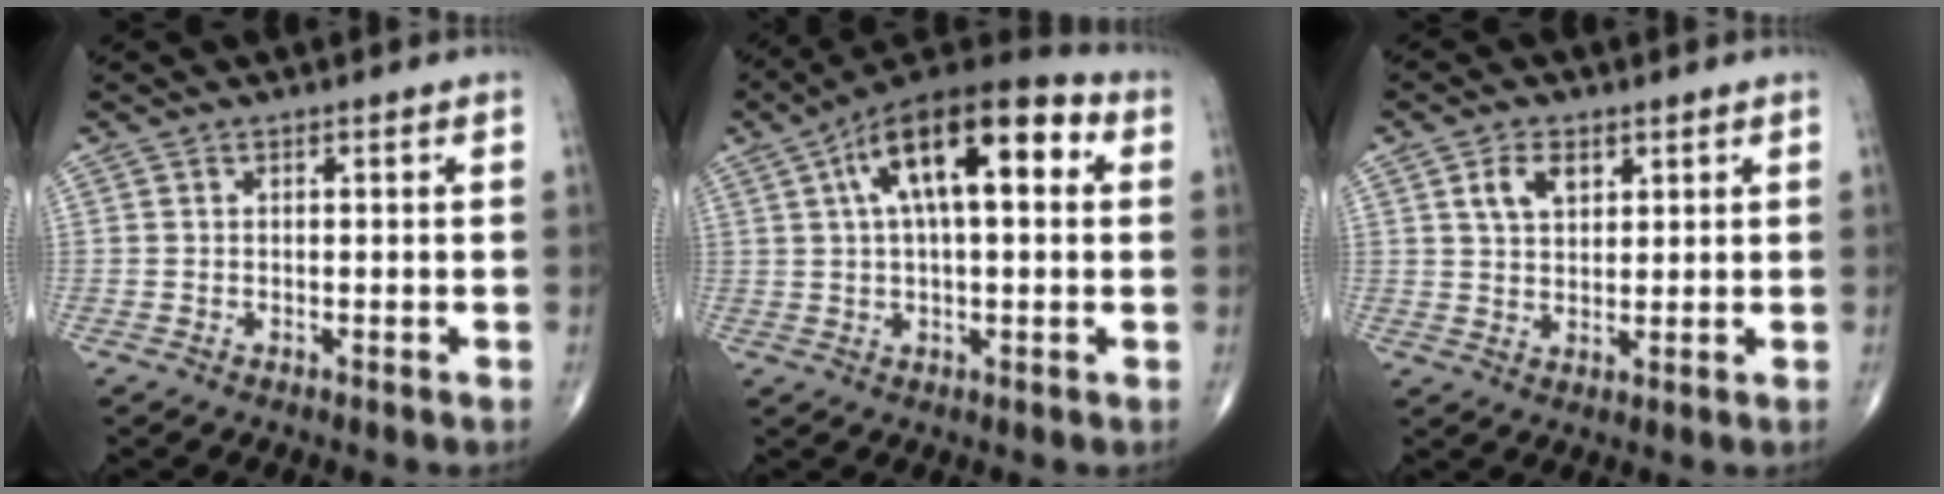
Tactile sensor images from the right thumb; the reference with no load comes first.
{"total": 18.1, "force": [5.1, 7.5, 15.7], "torque": [-0.243, 0.027, 0.073]}
{"total": 5.5, "force": [2.6, 3.3, 3.5], "torque": [-0.053, -0.010, 0.048]}